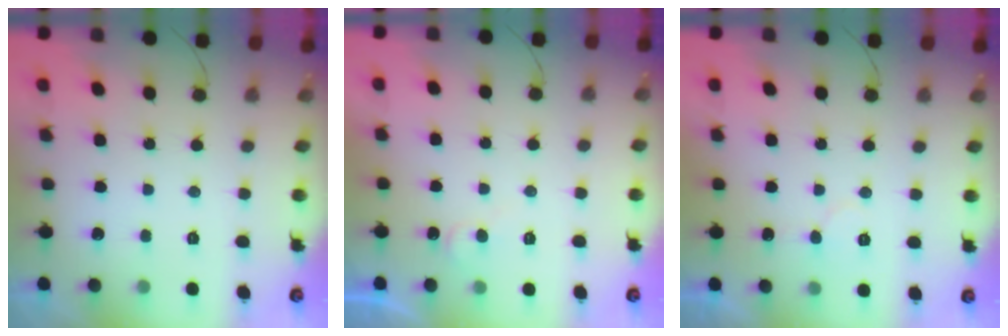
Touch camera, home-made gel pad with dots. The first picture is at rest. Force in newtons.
{"total": 4.3, "press": 4.2, "slide": 0.5}
{"total": 5.5, "press": 5.5, "slide": 0.2}